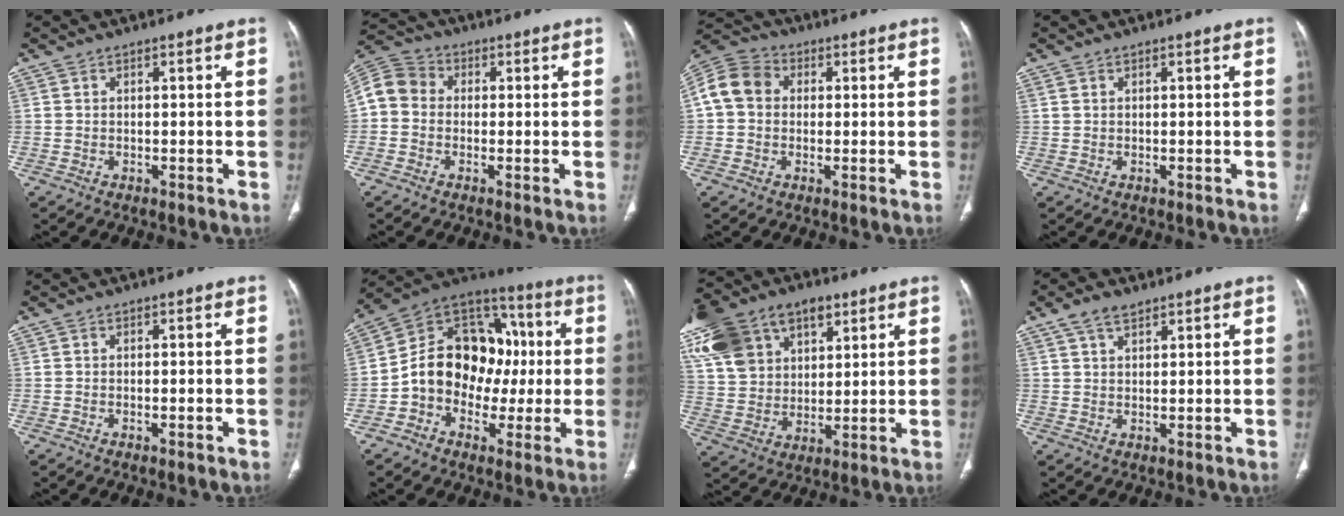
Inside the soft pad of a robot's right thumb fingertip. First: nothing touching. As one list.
[{"total": 7.4, "force": [-0.2, 6.3, 3.8], "torque": [-0.068, 0.024, -0.019]}, {"total": 9.0, "force": [1.1, 7.4, 5.0], "torque": [-0.091, 0.027, 0.008]}, {"total": 0.7, "force": [0.5, 0.4, 0.3], "torque": [-0.005, 0.003, 0.011]}, {"total": 0.8, "force": [-0.4, 0.1, 0.7], "torque": [-0.014, 0.000, -0.004]}, {"total": 17.6, "force": [-1.1, 14.0, 10.6], "torque": [-0.125, 0.050, -0.024]}, {"total": 21.1, "force": [10.5, 14.0, 11.7], "torque": [-0.223, 0.012, 0.193]}, {"total": 4.0, "force": [2.6, 1.9, 2.2], "torque": [-0.038, -0.004, 0.053]}]